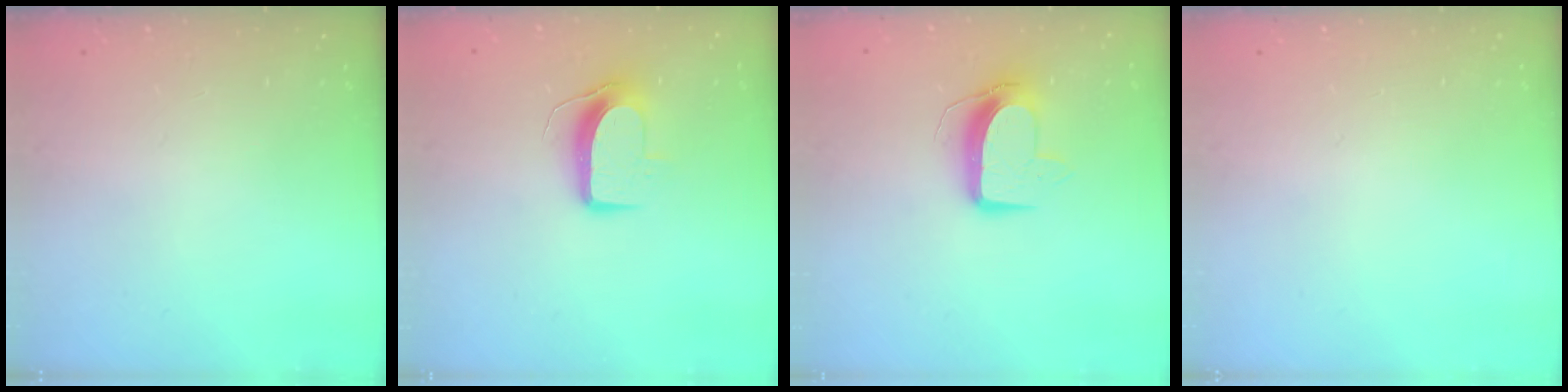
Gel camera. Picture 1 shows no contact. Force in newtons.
{"total": 9.5, "press": 9.5, "slide": 0.3}
{"total": 10.5, "press": 10.5, "slide": 0.3}
{"total": 0.0}